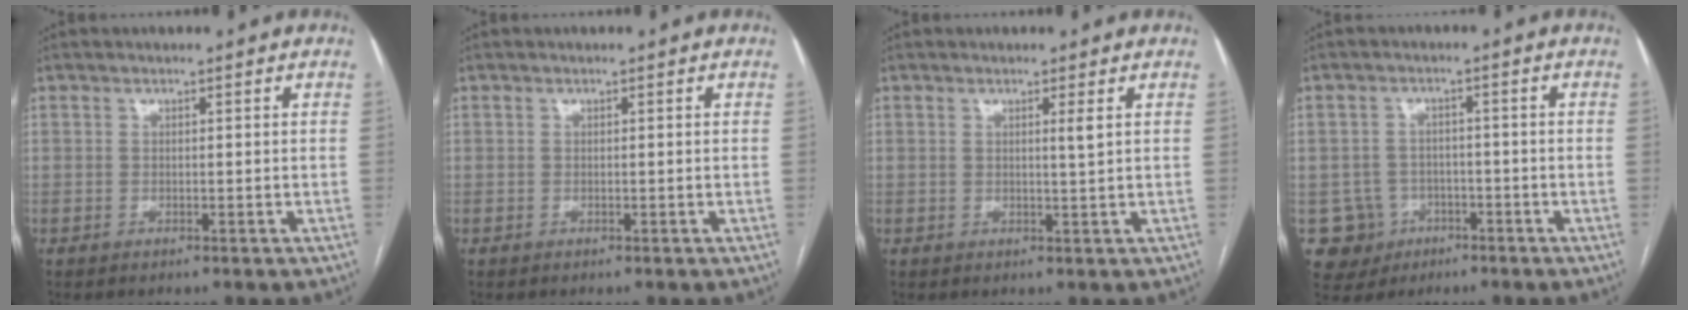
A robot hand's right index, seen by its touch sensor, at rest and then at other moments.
{"total": 0.0}
{"total": 1.4, "force": [0.6, -0.3, 1.3], "torque": [-0.023, -0.005, 0.009]}
{"total": 5.8, "force": [-2.1, 5.4, 0.2], "torque": [-0.004, 0.010, -0.028]}